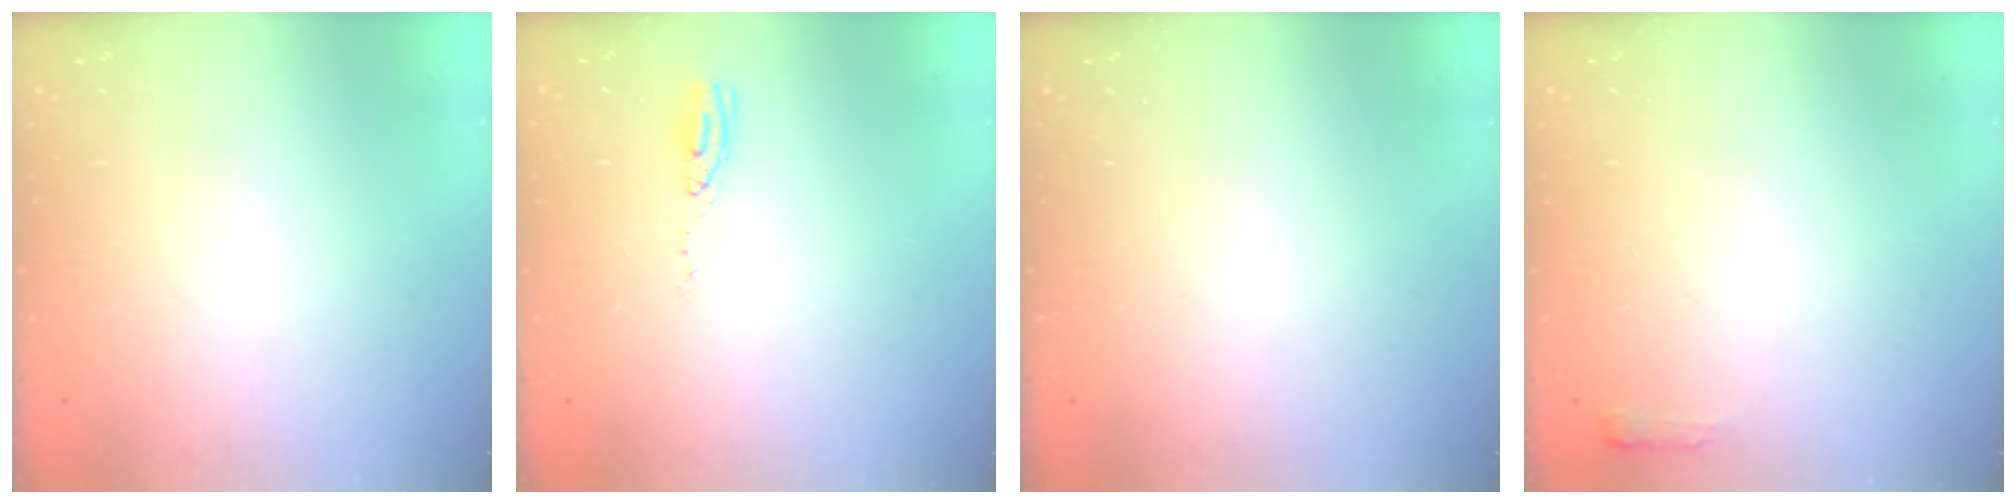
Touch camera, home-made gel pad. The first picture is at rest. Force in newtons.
{"total": 3.9, "press": 3.7, "slide": 1.2}
{"total": 0.0}
{"total": 2.7, "press": 2.6, "slide": 0.5}